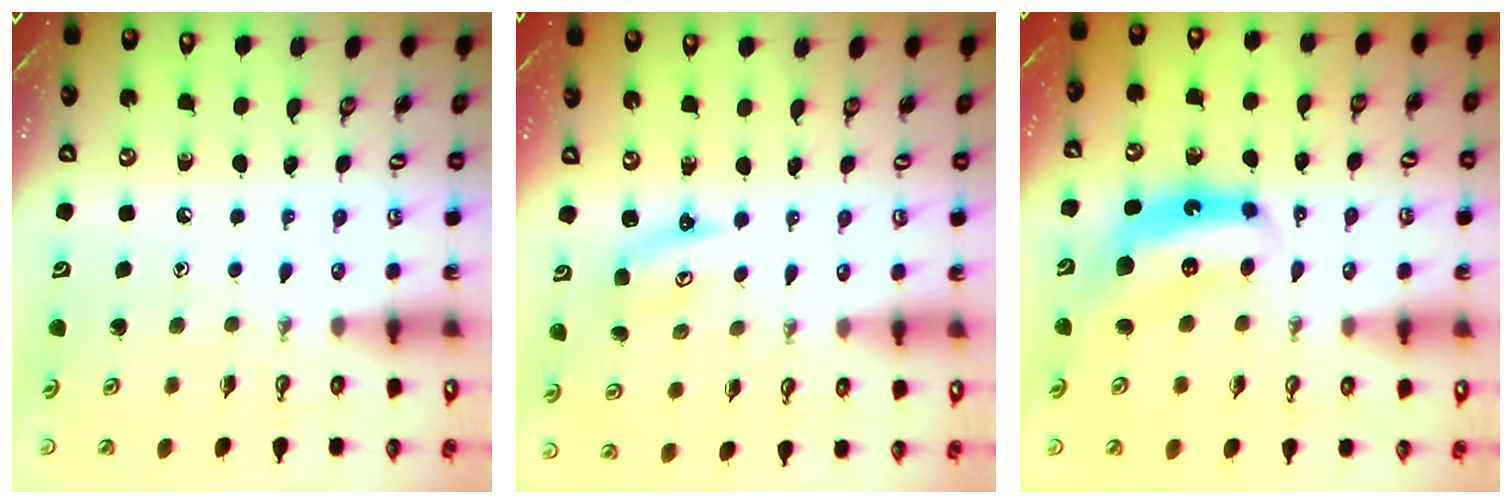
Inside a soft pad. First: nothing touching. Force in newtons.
{"total": 2.6, "press": 2.5, "slide": 0.3}
{"total": 7.9, "press": 7.9, "slide": 0.8}